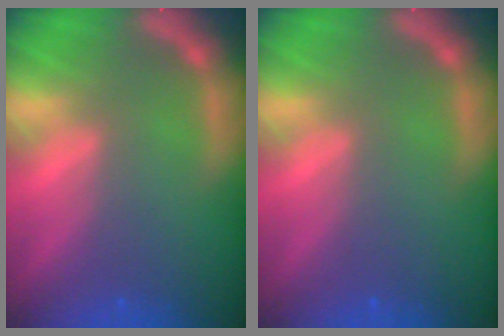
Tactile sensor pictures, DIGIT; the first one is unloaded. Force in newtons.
{"total": 0.0}